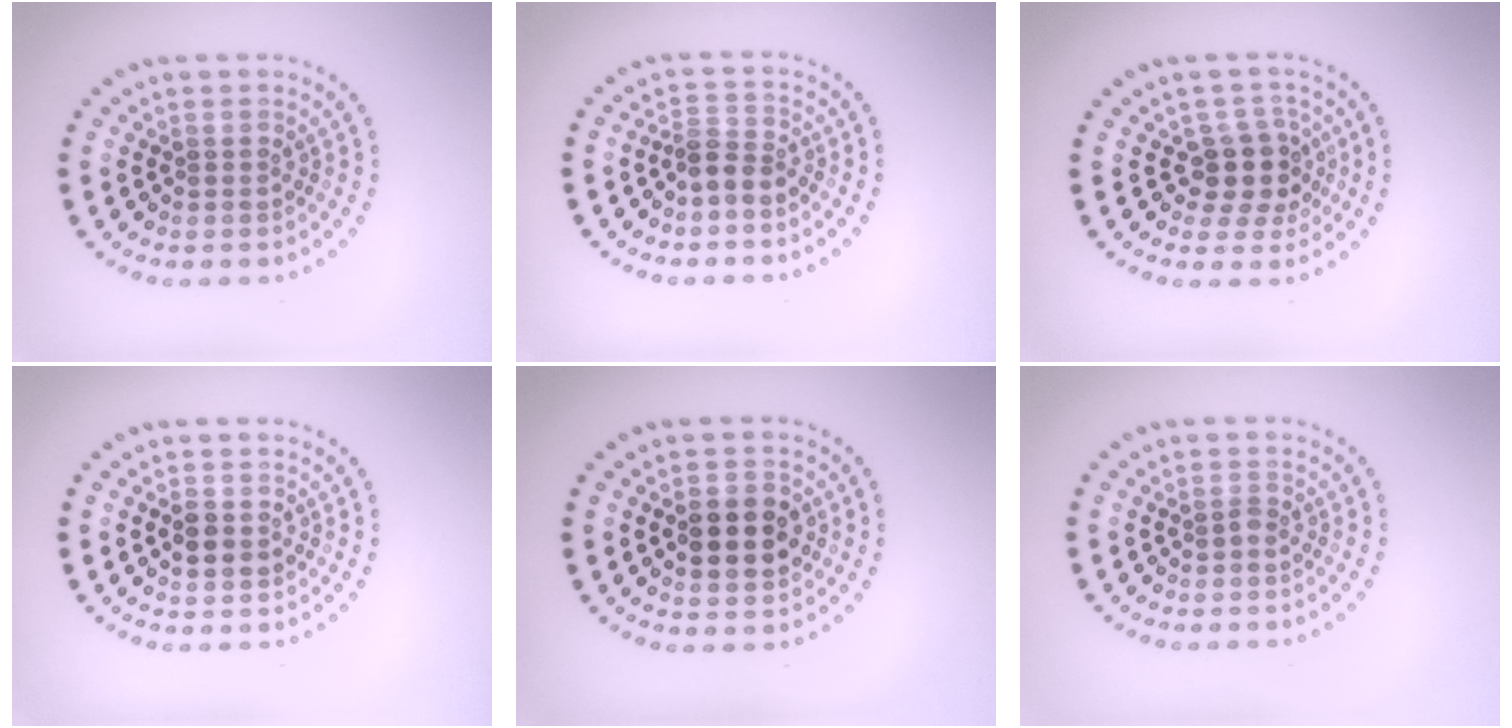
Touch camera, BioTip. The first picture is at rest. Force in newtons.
{"total": 2.2, "press": 1.8, "slide": 1.4}
{"total": 3.4, "press": 2.8, "slide": 1.9}
{"total": 2.3, "press": 2.3, "slide": 0.1}
{"total": 4.7, "press": 4.7, "slide": 0.3}
{"total": 0.8, "press": 0.6, "slide": 0.5}